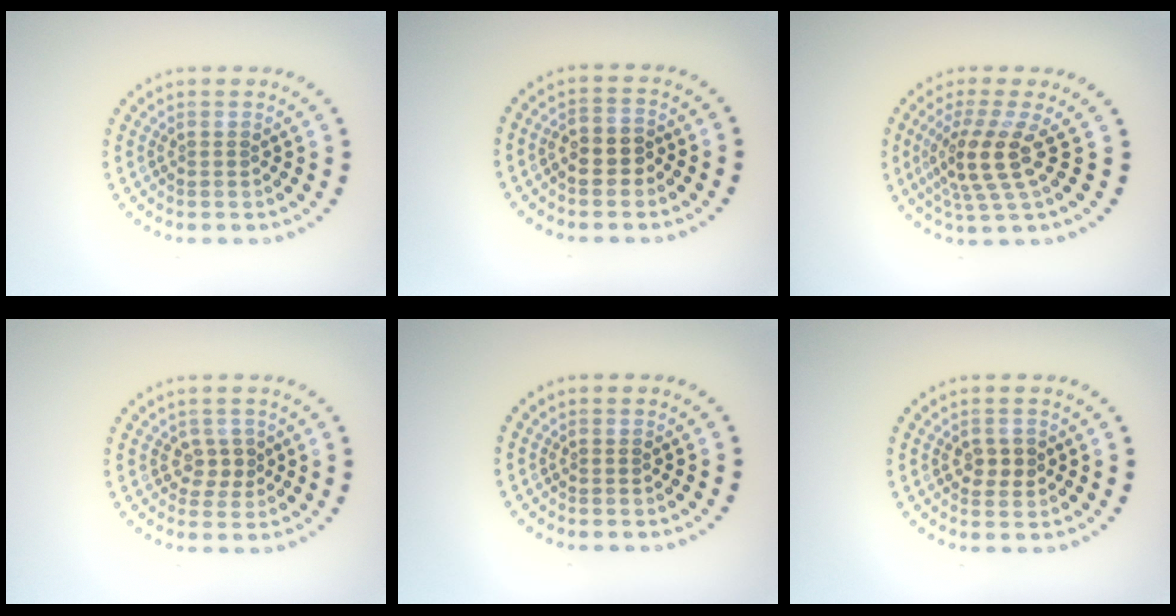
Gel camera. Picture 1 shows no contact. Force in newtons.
{"total": 2.6, "press": 2.5, "slide": 0.7}
{"total": 4.2, "press": 3.1, "slide": 2.8}
{"total": 1.7, "press": 1.5, "slide": 0.8}
{"total": 0.0}
{"total": 1.8, "press": 1.8, "slide": 0.2}